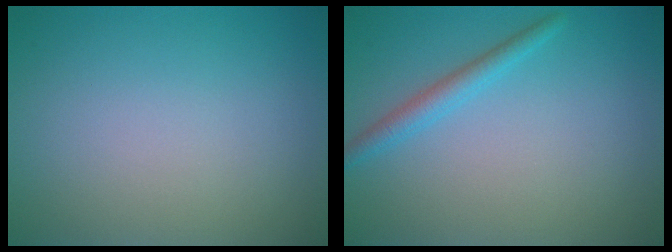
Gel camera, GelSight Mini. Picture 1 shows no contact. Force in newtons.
{"total": 2.0, "press": 2.0, "slide": 0.0}